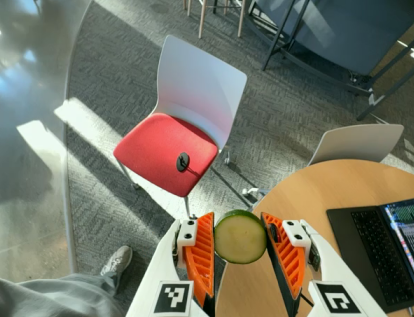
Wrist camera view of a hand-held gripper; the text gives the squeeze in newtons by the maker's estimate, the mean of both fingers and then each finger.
{"total": 8.7, "left": 9.1, "right": 8.4}